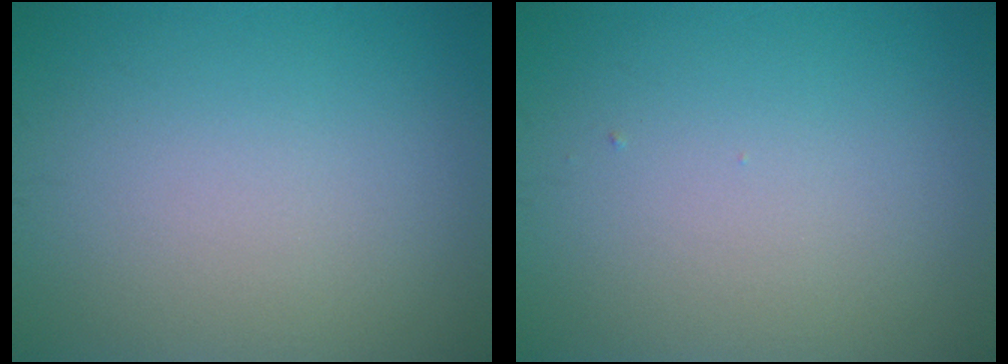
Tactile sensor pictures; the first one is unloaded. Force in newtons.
{"total": 0.0}